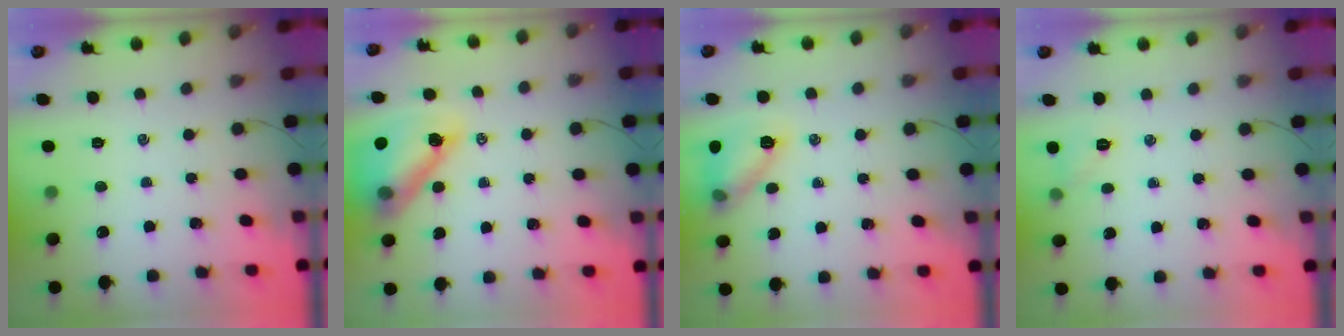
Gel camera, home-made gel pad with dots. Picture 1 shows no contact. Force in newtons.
{"total": 14.8, "press": 14.1, "slide": 4.2}
{"total": 11.0, "press": 11.0, "slide": 0.3}
{"total": 5.0, "press": 4.7, "slide": 1.4}